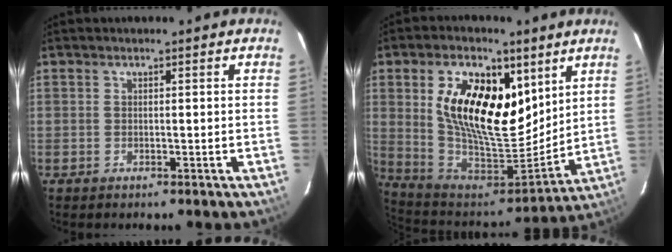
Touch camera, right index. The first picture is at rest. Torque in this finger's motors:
{"motor_torque": [0.65, 0.25, 1.05, 0.21]}